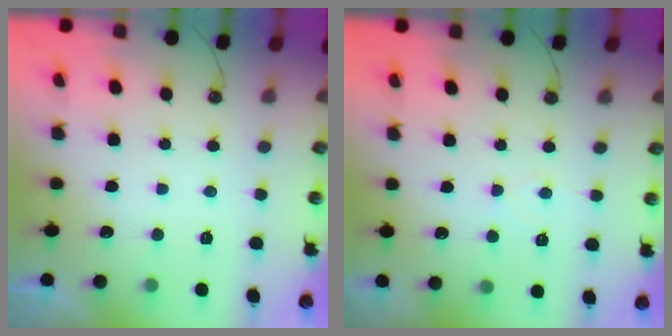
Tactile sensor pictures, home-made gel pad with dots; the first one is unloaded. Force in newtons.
{"total": 3.7, "press": 3.6, "slide": 0.6}